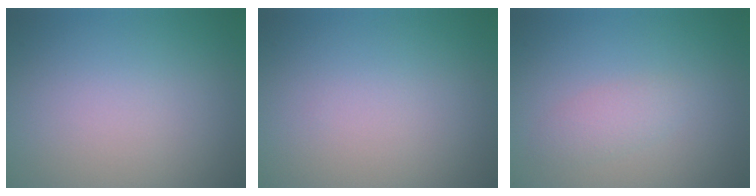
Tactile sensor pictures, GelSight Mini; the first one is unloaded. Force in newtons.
{"total": 0.0}
{"total": 1.5, "press": 1.5, "slide": 0.1}